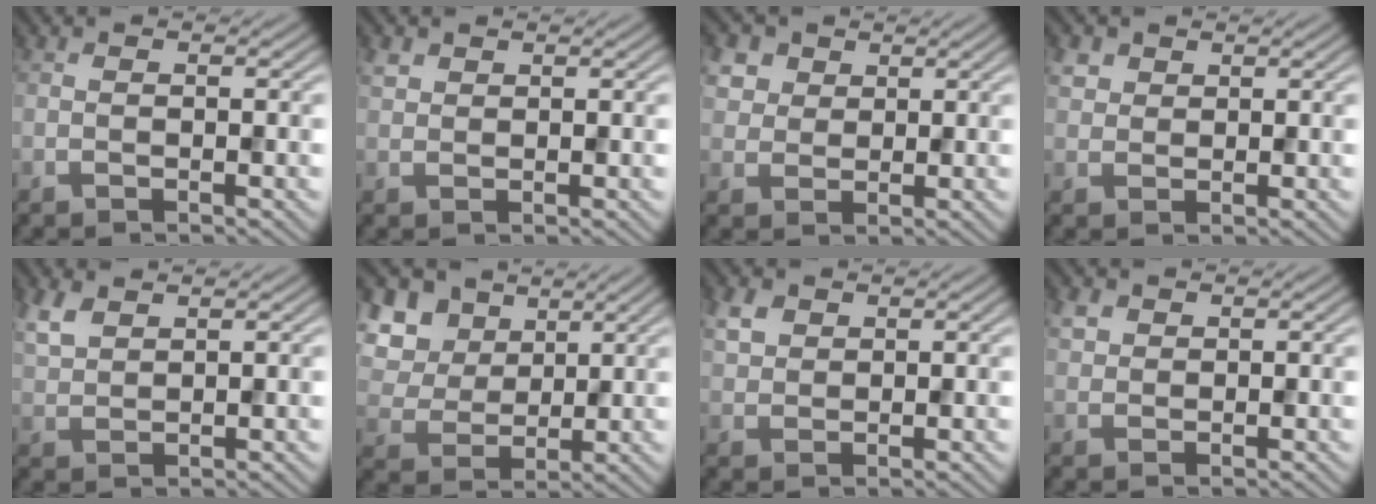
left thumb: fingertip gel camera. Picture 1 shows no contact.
{"total": 1.3, "force": [0.9, 0.8, 0.4], "torque": [-0.010, 0.001, 0.019]}
{"total": 4.5, "force": [2.2, 3.5, 1.8], "torque": [-0.063, -0.001, 0.048]}
{"total": 2.0, "force": [1.2, 1.6, 0.6], "torque": [-0.017, 0.002, 0.025]}
{"total": 3.5, "force": [2.3, 1.6, 2.1], "torque": [-0.059, 0.003, 0.055]}
{"total": 9.4, "force": [4.4, 6.9, 4.5], "torque": [-0.160, 0.011, 0.094]}
{"total": 3.0, "force": [1.6, 2.1, 1.4], "torque": [-0.036, 0.004, 0.033]}
{"total": 1.8, "force": [1.0, 1.4, 0.7], "torque": [-0.018, 0.002, 0.021]}